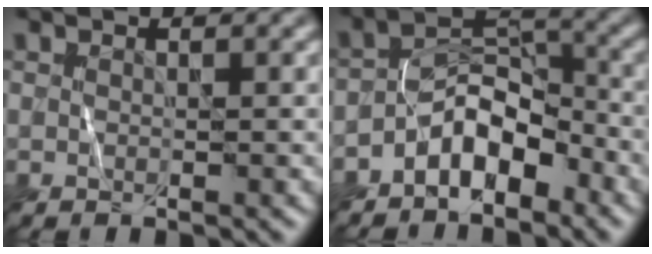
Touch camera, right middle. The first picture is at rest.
{"total": 4.6, "force": [-3.0, 2.4, 2.6], "torque": [-0.031, 0.029, -0.059]}